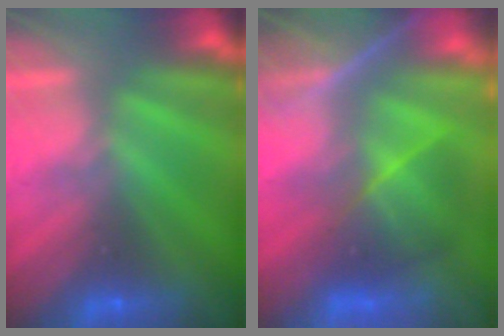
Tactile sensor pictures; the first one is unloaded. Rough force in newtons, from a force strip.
{"total": 8.3}